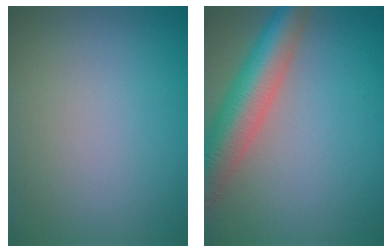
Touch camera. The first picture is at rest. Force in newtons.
{"total": 7.6, "press": 7.6, "slide": 0.4}